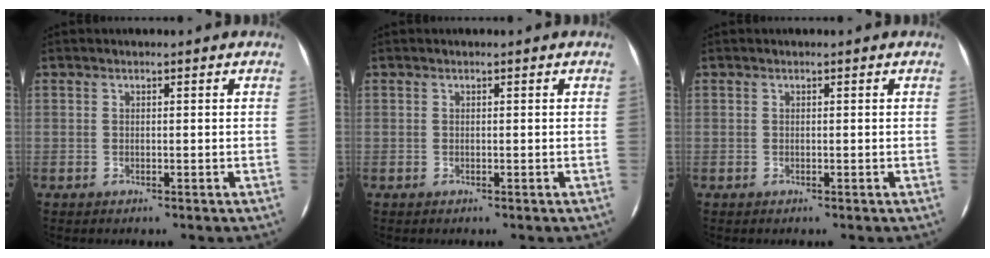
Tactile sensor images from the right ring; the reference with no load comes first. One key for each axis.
{"total": 0.0}
{"total": 0.0}